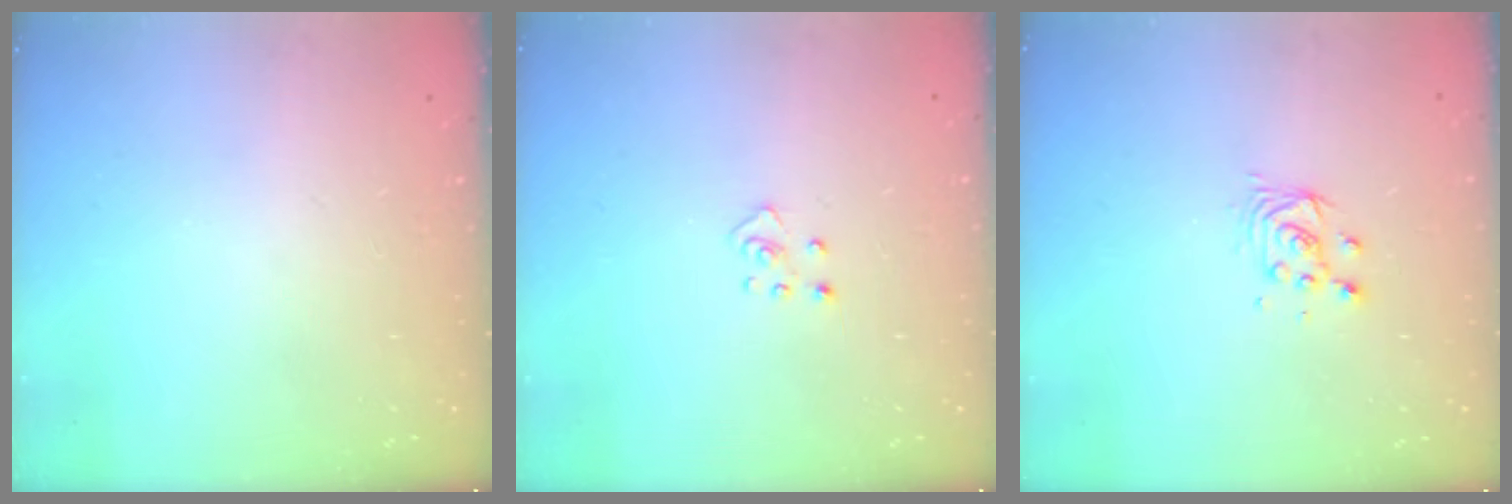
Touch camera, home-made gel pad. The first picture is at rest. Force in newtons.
{"total": 2.6, "press": 2.6, "slide": 0.3}
{"total": 3.9, "press": 3.9, "slide": 0.3}